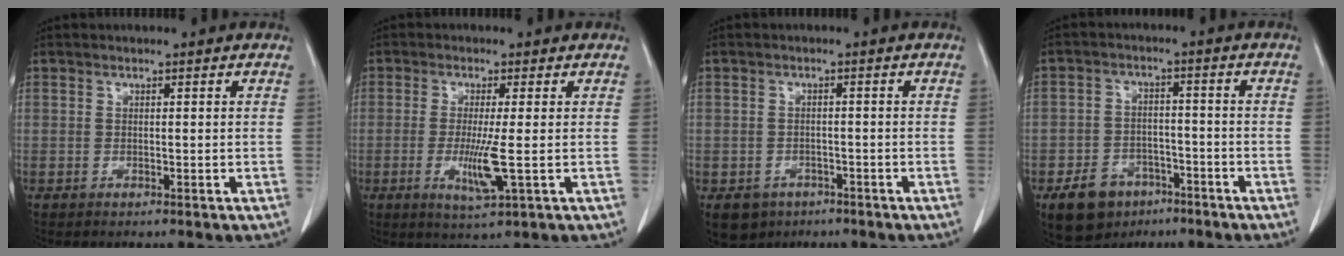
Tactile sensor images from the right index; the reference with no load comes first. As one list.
[{"total": 5.9, "force": [-1.0, -0.2, 5.8], "torque": [-0.116, -0.019, -0.017]}, {"total": 4.8, "force": [-2.8, 3.8, 0.9], "torque": [-0.011, 0.006, -0.035]}, {"total": 8.0, "force": [-4.8, 5.6, 3.0], "torque": [-0.059, 0.006, -0.070]}]